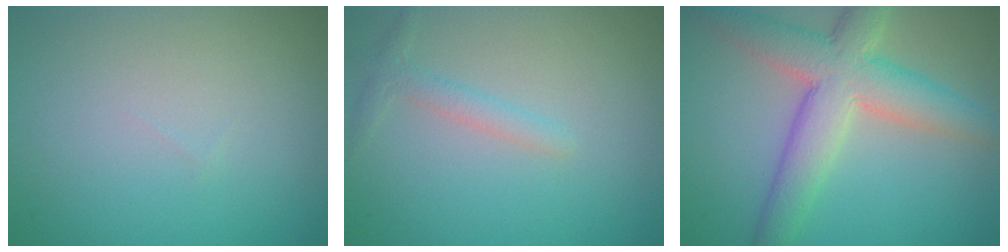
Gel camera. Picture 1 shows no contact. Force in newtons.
{"total": 1.6, "press": 1.6, "slide": 0.1}
{"total": 7.4, "press": 7.4, "slide": 0.3}